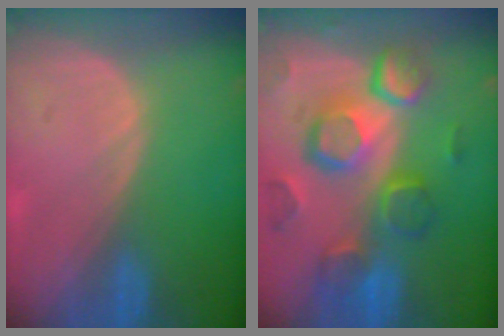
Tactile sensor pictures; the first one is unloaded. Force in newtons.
{"total": 12.3, "press": 10.6, "slide": 6.2}